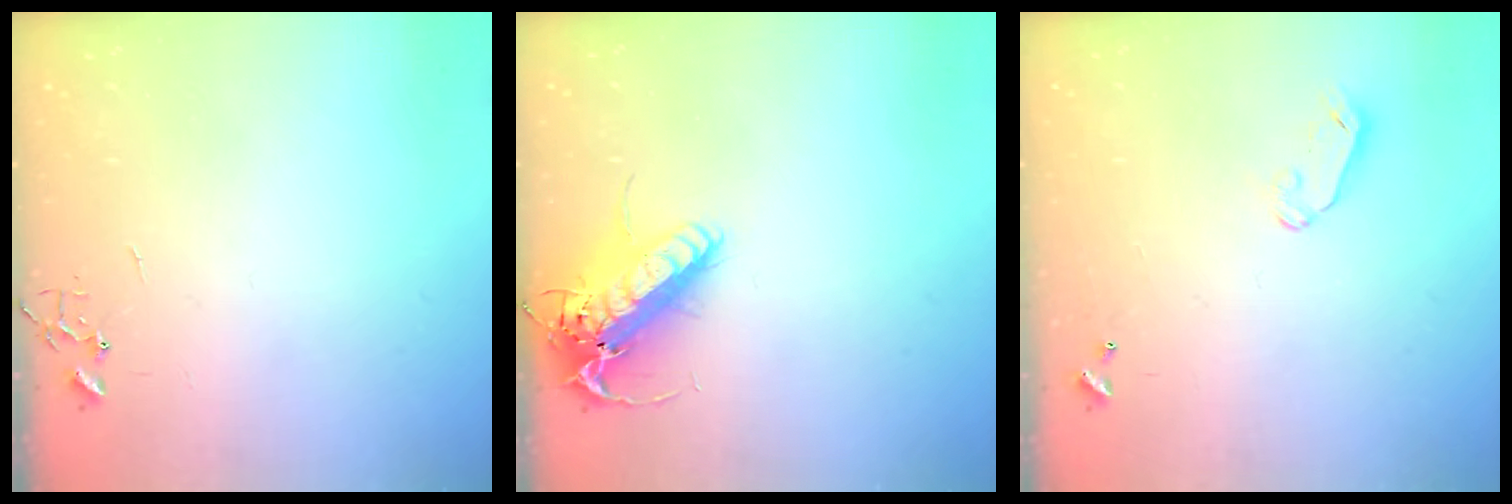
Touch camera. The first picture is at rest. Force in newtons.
{"total": 17.1, "press": 16.8, "slide": 3.3}
{"total": 5.4, "press": 5.4, "slide": 0.5}